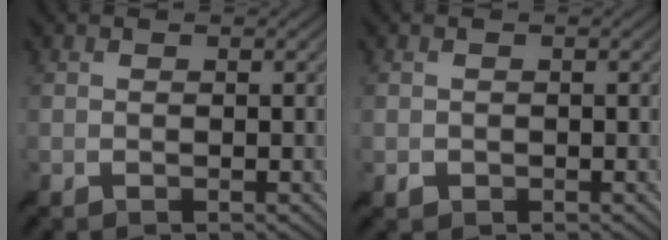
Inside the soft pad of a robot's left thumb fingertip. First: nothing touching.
{"total": 1.0, "force": [-0.6, 0.9, 0.0], "torque": [0.002, -0.007, -0.011]}